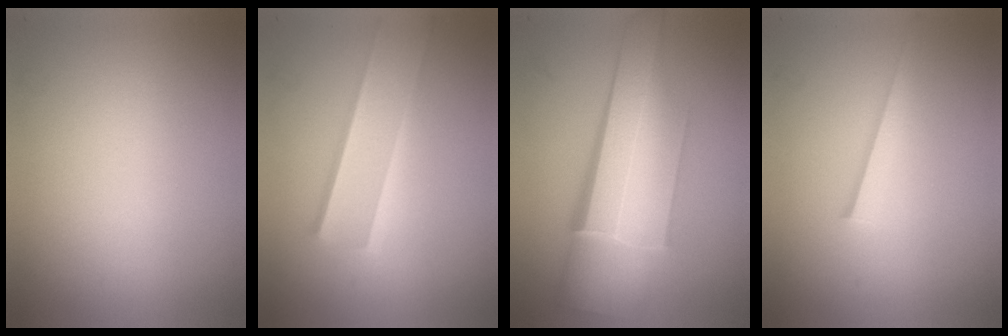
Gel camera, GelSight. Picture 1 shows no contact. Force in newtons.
{"total": 1.6}
{"total": 8.3}
{"total": 1.1}